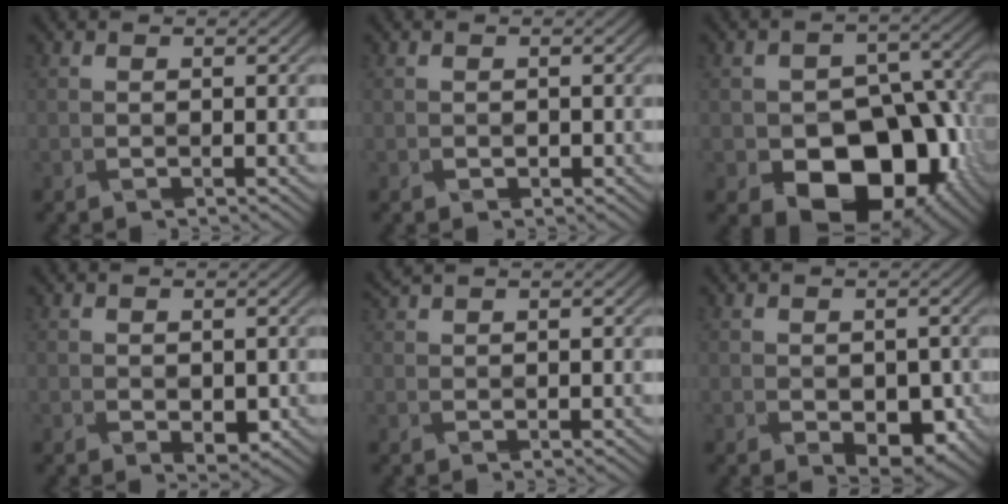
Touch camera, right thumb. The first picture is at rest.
{"total": 0.6, "force": [-0.2, 0.5, 0.2], "torque": [-0.001, -0.001, 0.004]}
{"total": 14.2, "force": [-6.3, 9.2, 8.9], "torque": [-0.112, -0.024, -0.097]}
{"total": 2.0, "force": [-0.2, 1.2, 1.5], "torque": [-0.028, -0.009, 0.006]}
{"total": 2.0, "force": [1.6, 0.3, 1.1], "torque": [-0.027, 0.007, 0.036]}
{"total": 4.8, "force": [-1.7, 2.8, 3.6], "torque": [-0.057, -0.018, -0.011]}